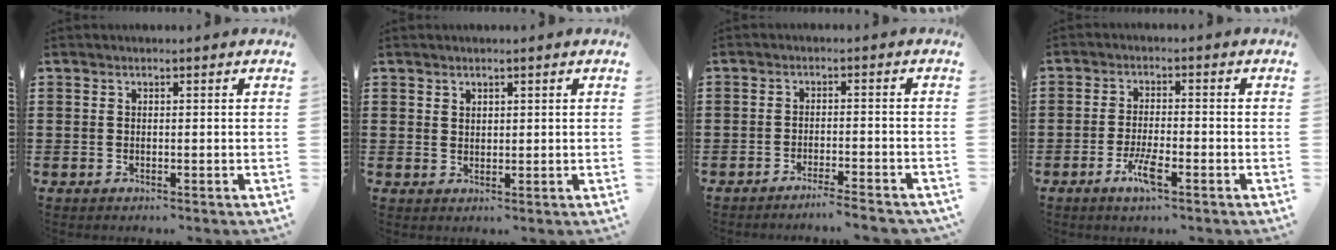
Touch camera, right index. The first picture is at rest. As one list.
[{"total": 1.4, "force": [1.2, 0.8, 0.1], "torque": [-0.004, 0.002, 0.024]}, {"total": 2.9, "force": [-2.7, -0.3, 0.9], "torque": [-0.017, -0.001, -0.055]}, {"total": 4.8, "force": [-2.4, 1.0, 4.0], "torque": [-0.084, -0.006, -0.046]}]